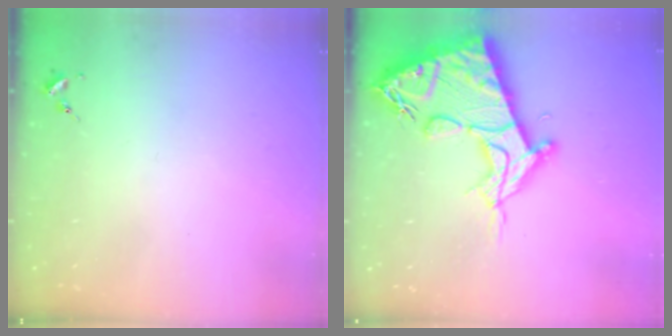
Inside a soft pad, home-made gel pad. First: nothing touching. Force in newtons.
{"total": 19.5, "press": 19.4, "slide": 1.8}